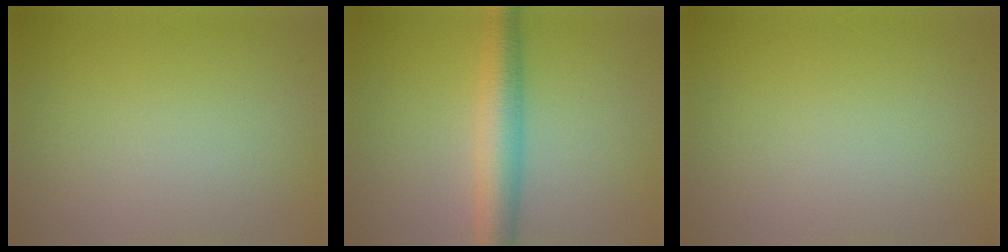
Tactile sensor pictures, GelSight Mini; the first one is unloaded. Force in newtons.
{"total": 4.6, "press": 4.6, "slide": 0.1}
{"total": 0.0}